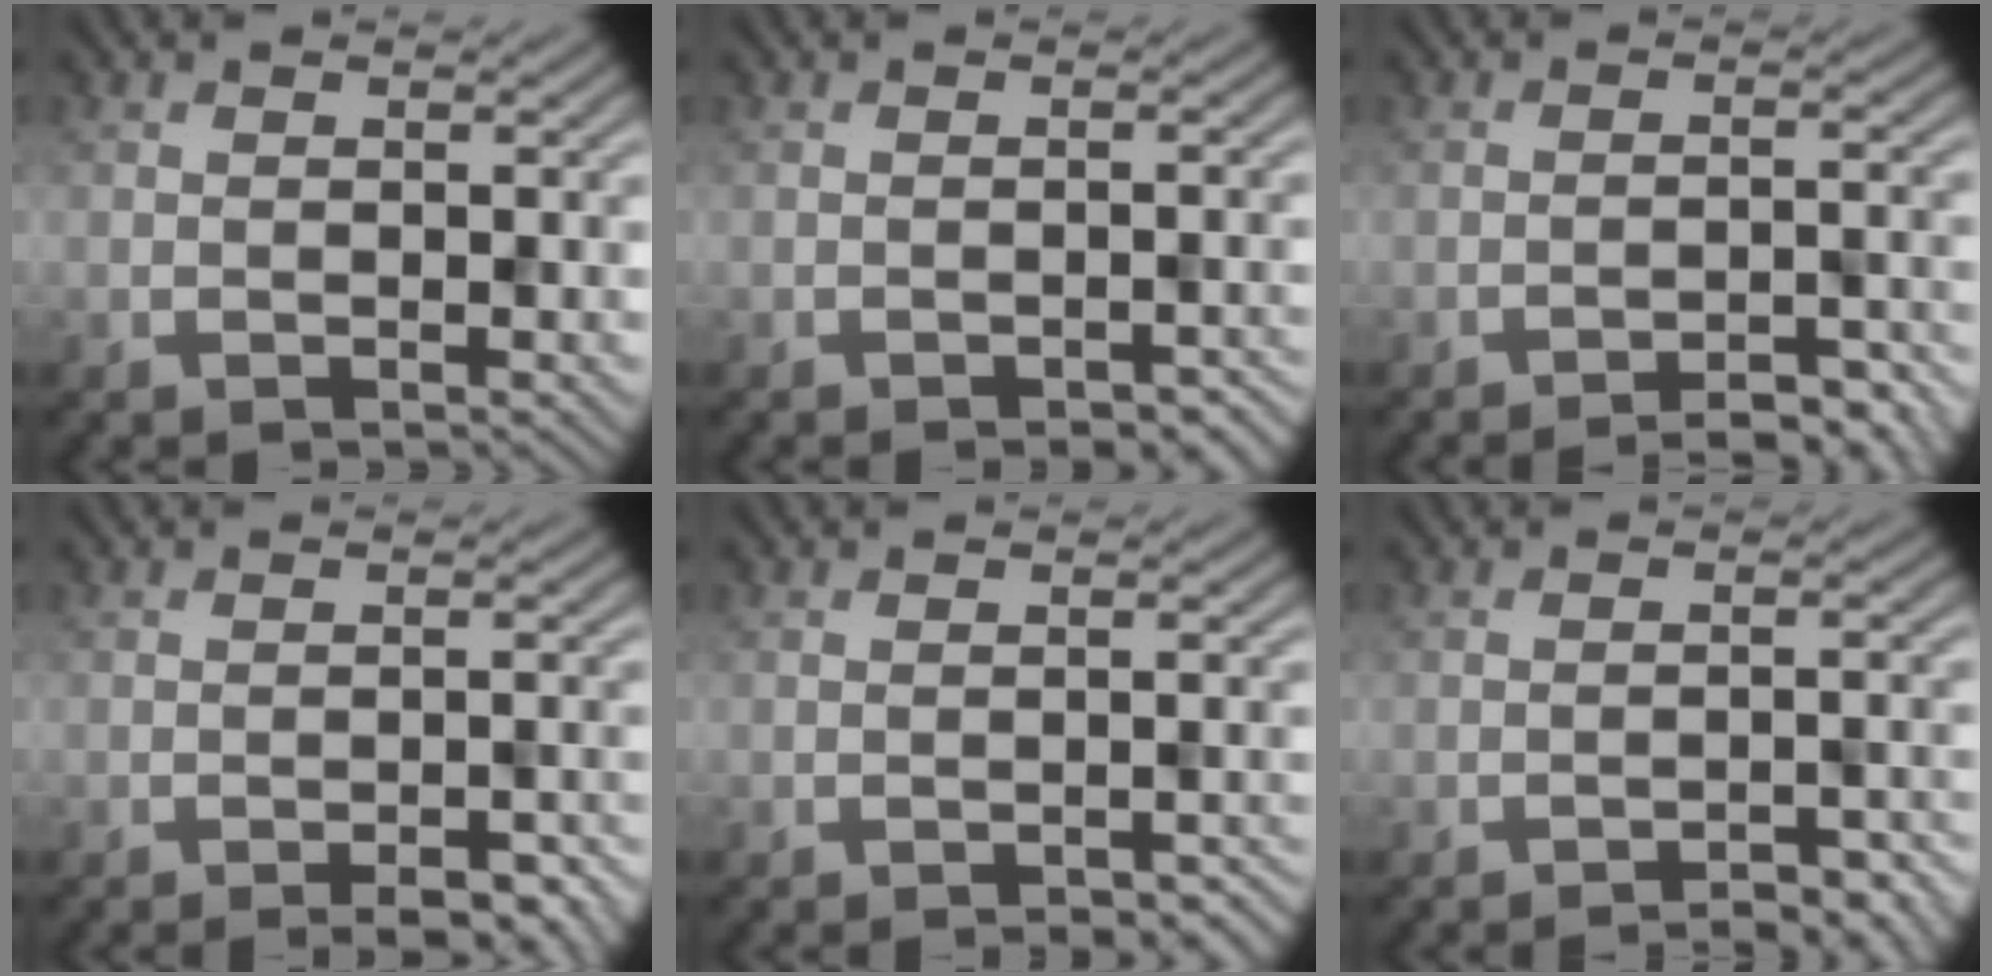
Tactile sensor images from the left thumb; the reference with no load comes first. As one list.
[{"total": 2.1, "force": [-1.7, 0.7, 1.1], "torque": [-0.013, -0.002, -0.017]}, {"total": 4.4, "force": [-3.8, 0.5, 2.1], "torque": [-0.036, 0.012, -0.052]}, {"total": 3.7, "force": [-2.6, 1.0, 2.5], "torque": [-0.035, 0.003, -0.029]}, {"total": 2.5, "force": [-2.1, 0.7, 1.2], "torque": [-0.018, -0.003, -0.021]}, {"total": 3.6, "force": [-3.1, 0.5, 1.7], "torque": [-0.029, 0.008, -0.041]}]